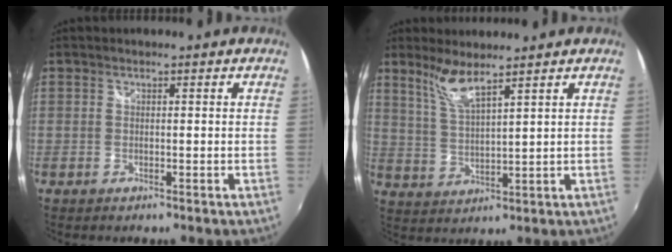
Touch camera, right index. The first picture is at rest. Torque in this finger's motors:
{"motor_torque": [0.01, 0.15, 0.10, 0.08]}